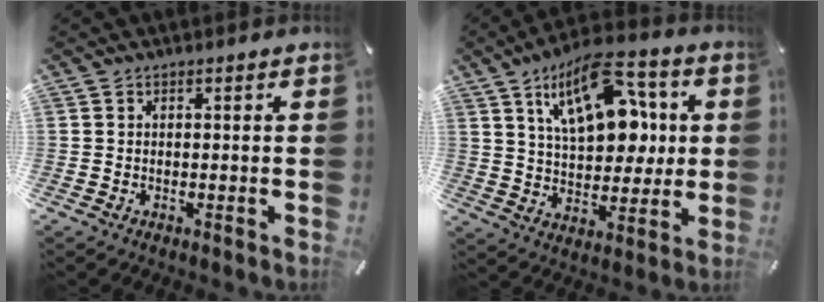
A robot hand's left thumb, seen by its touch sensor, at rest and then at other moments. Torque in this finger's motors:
{"motor_torque": [2.51, 2.51, 1.65, -1.11, 0.40]}